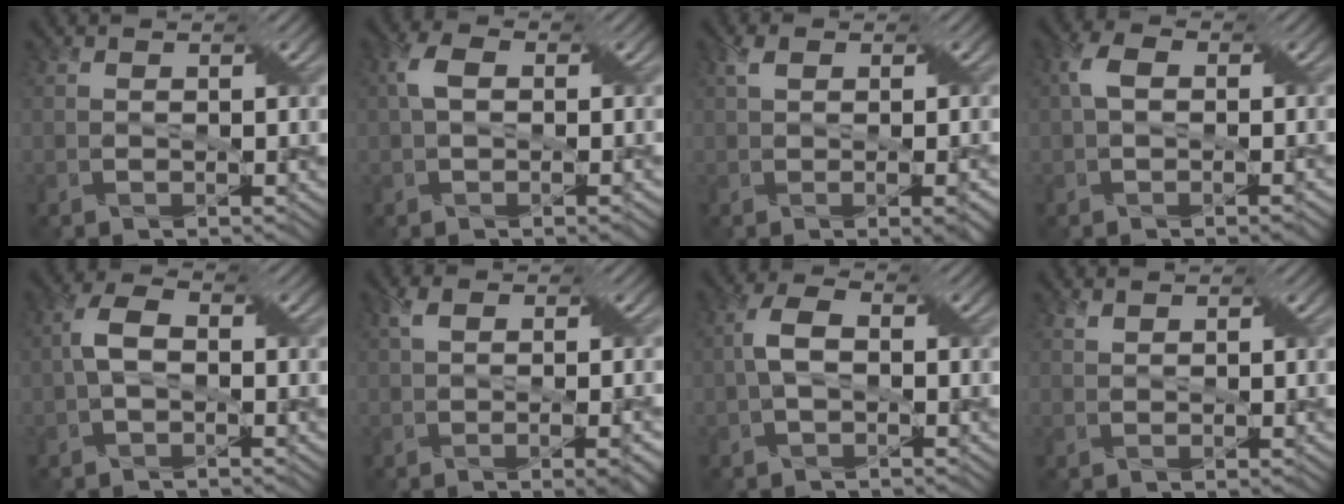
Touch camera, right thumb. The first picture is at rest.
{"total": 3.7, "force": [0.2, 2.0, 3.1], "torque": [-0.065, 0.010, 0.001]}
{"total": 3.9, "force": [0.1, 1.5, 3.6], "torque": [-0.060, 0.006, 0.004]}
{"total": 3.7, "force": [-0.1, 2.1, 3.0], "torque": [-0.061, 0.008, -0.005]}
{"total": 3.5, "force": [-0.4, 2.0, 2.9], "torque": [-0.066, 0.013, -0.012]}
{"total": 4.5, "force": [-0.2, 1.5, 4.3], "torque": [-0.072, 0.004, -0.001]}
{"total": 3.5, "force": [-0.3, 1.9, 2.9], "torque": [-0.066, 0.011, -0.009]}
{"total": 0.8, "force": [0.7, 0.2, 0.4], "torque": [-0.016, 0.002, 0.016]}